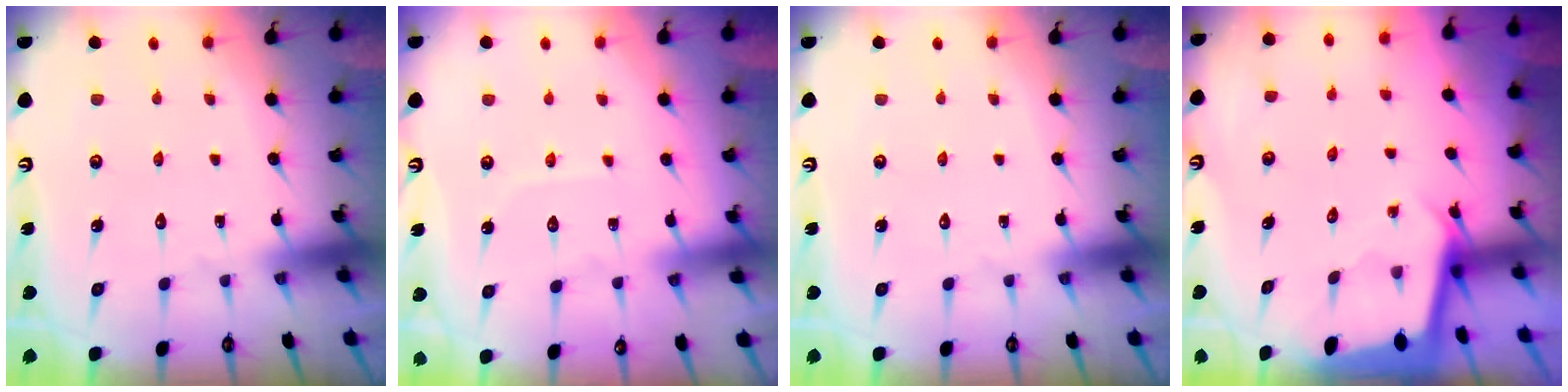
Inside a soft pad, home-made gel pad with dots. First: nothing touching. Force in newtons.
{"total": 4.0, "press": 4.0, "slide": 0.3}
{"total": 0.0}
{"total": 2.1, "press": 2.1, "slide": 0.1}